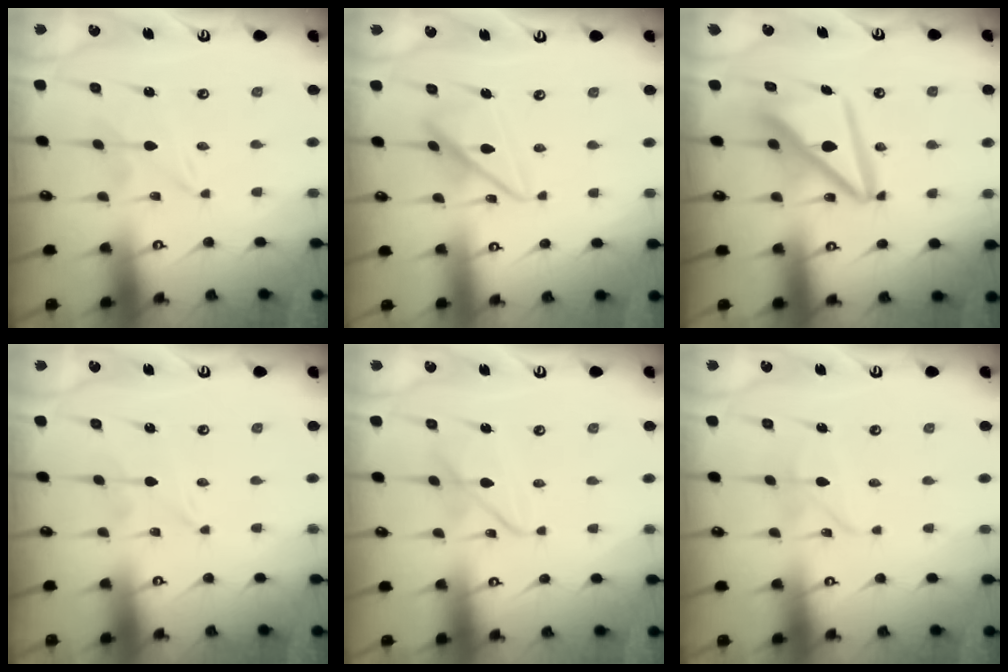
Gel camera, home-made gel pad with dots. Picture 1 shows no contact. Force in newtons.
{"total": 13.4, "press": 13.4, "slide": 1.2}
{"total": 12.6, "press": 12.5, "slide": 1.5}
{"total": 0.0}
{"total": 7.8, "press": 7.8, "slide": 0.4}
{"total": 3.7, "press": 3.7, "slide": 0.1}